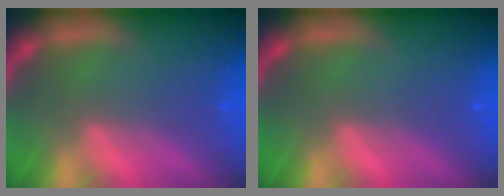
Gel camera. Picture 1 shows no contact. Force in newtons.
{"total": 0.0}